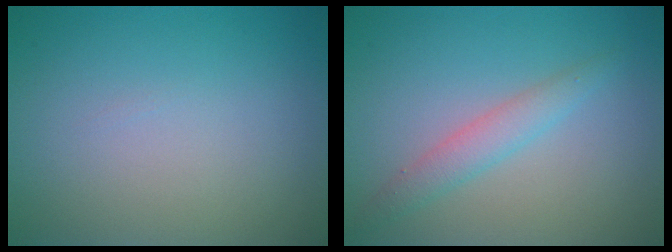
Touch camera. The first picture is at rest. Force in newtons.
{"total": 2.3, "press": 2.3, "slide": 0.0}